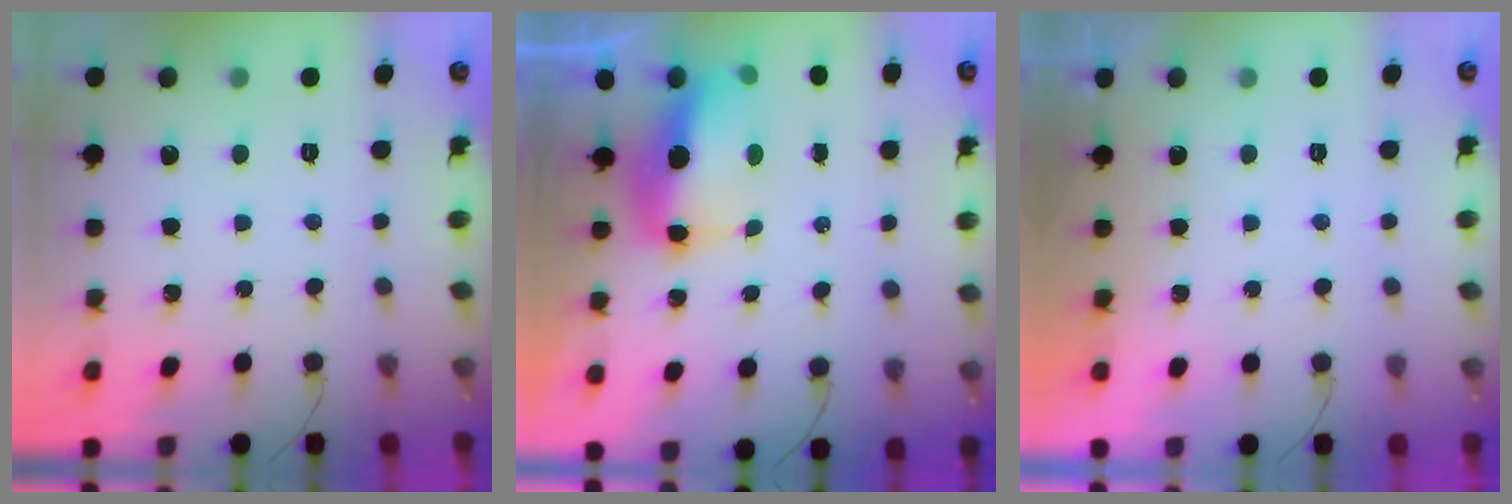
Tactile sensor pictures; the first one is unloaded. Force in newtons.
{"total": 8.6, "press": 8.4, "slide": 1.8}
{"total": 1.8, "press": 0.1, "slide": 1.8}